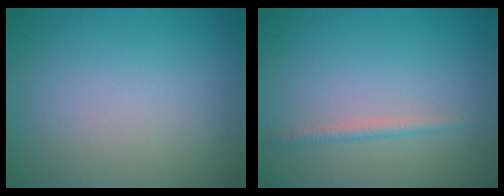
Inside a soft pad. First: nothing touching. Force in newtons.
{"total": 1.2, "press": 1.2, "slide": 0.0}